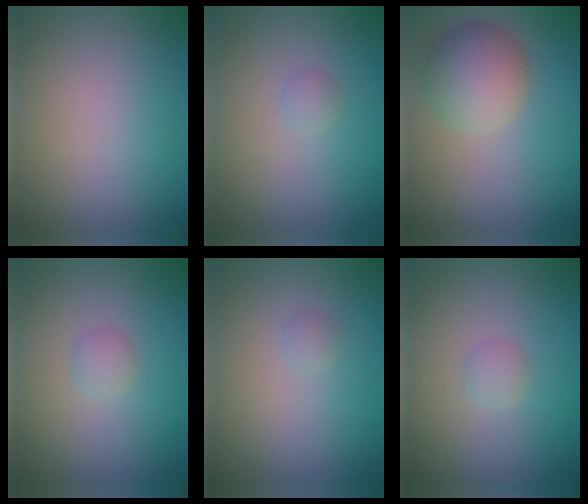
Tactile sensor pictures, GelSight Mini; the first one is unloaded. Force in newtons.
{"total": 0.8, "press": 0.8, "slide": 0.1}
{"total": 5.2, "press": 5.2, "slide": 0.3}
{"total": 1.0, "press": 1.0, "slide": 0.0}
{"total": 0.6, "press": 0.6, "slide": 0.1}
{"total": 1.0, "press": 1.0, "slide": 0.0}